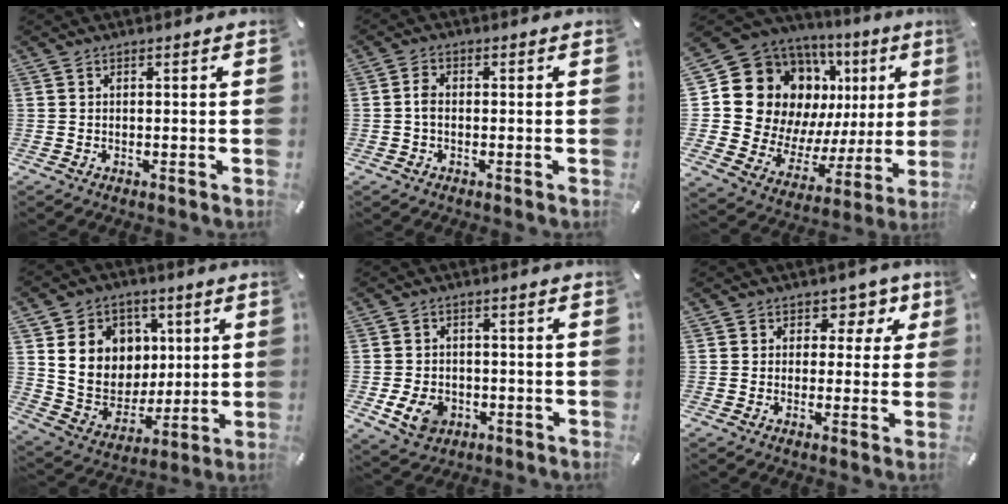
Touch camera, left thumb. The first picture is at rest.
{"total": 2.4, "force": [-0.3, 1.5, 1.9], "torque": [-0.035, 0.005, -0.006]}
{"total": 20.1, "force": [8.7, 14.8, 10.5], "torque": [-0.171, -0.067, 0.180]}
{"total": 13.2, "force": [3.7, 12.2, 3.6], "torque": [-0.057, -0.022, 0.082]}
{"total": 7.0, "force": [-2.0, 5.6, 3.6], "torque": [-0.077, 0.000, -0.040]}
{"total": 6.1, "force": [2.1, 5.1, 2.6], "torque": [-0.019, -0.011, 0.030]}